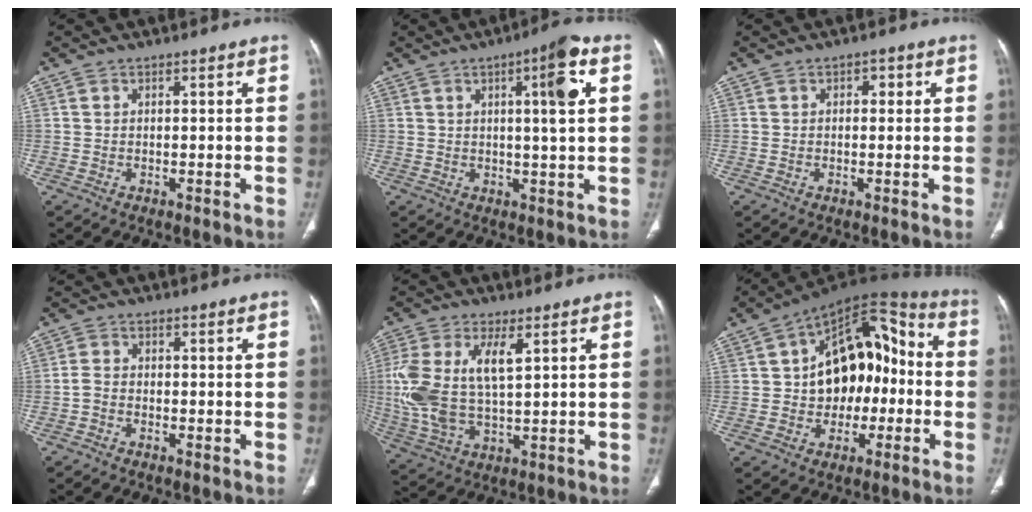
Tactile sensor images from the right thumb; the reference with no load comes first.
{"total": 8.4, "force": [2.3, 1.2, 8.0], "torque": [-0.120, 0.004, 0.031]}
{"total": 1.8, "force": [0.3, 1.2, 1.3], "torque": [-0.007, 0.005, -0.001]}
{"total": 1.9, "force": [-0.9, 1.2, 1.2], "torque": [-0.030, 0.010, -0.022]}
{"total": 14.4, "force": [2.9, 6.8, 12.4], "torque": [-0.286, 0.003, 0.065]}
{"total": 18.3, "force": [-0.9, 12.0, 13.8], "torque": [-0.150, 0.048, -0.019]}